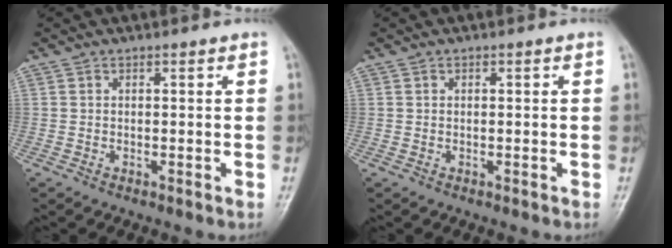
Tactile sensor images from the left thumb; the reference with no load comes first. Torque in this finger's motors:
{"motor_torque": [-0.48, 0.01, -0.13, 0.13, 0.00]}